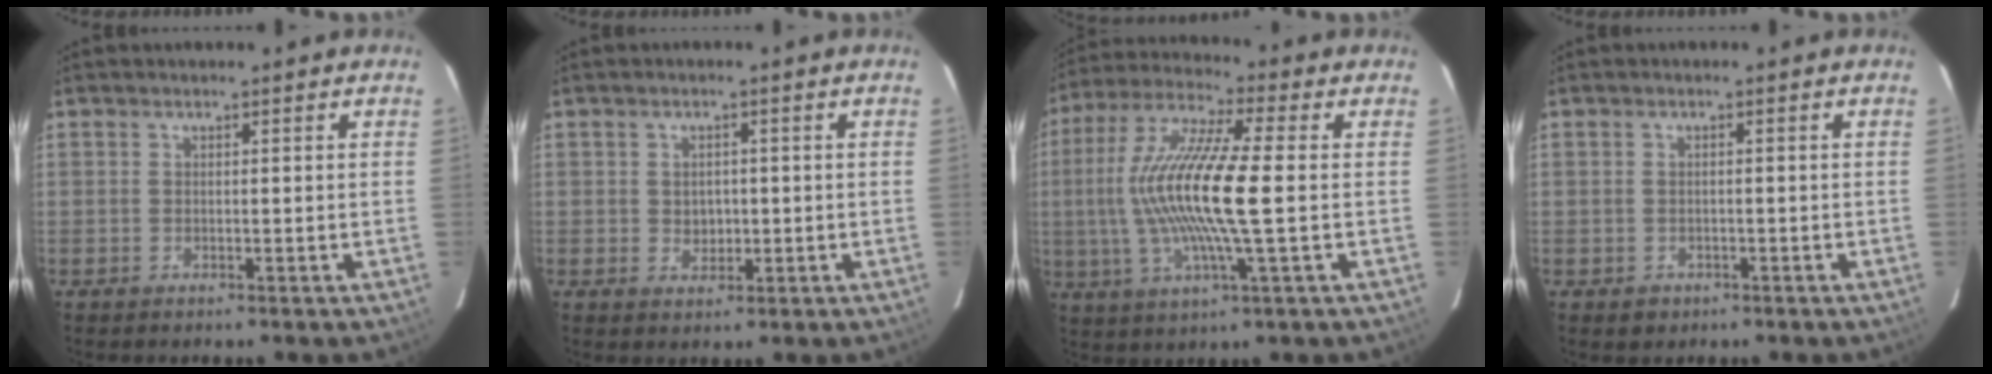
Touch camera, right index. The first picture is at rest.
{"total": 2.7, "force": [-0.1, 2.4, 1.2], "torque": [-0.019, 0.004, 0.002]}
{"total": 16.7, "force": [-0.4, 1.8, 16.6], "torque": [-0.323, 0.001, -0.014]}
{"total": 2.0, "force": [-0.9, 1.7, 0.5], "torque": [-0.011, 0.001, -0.006]}